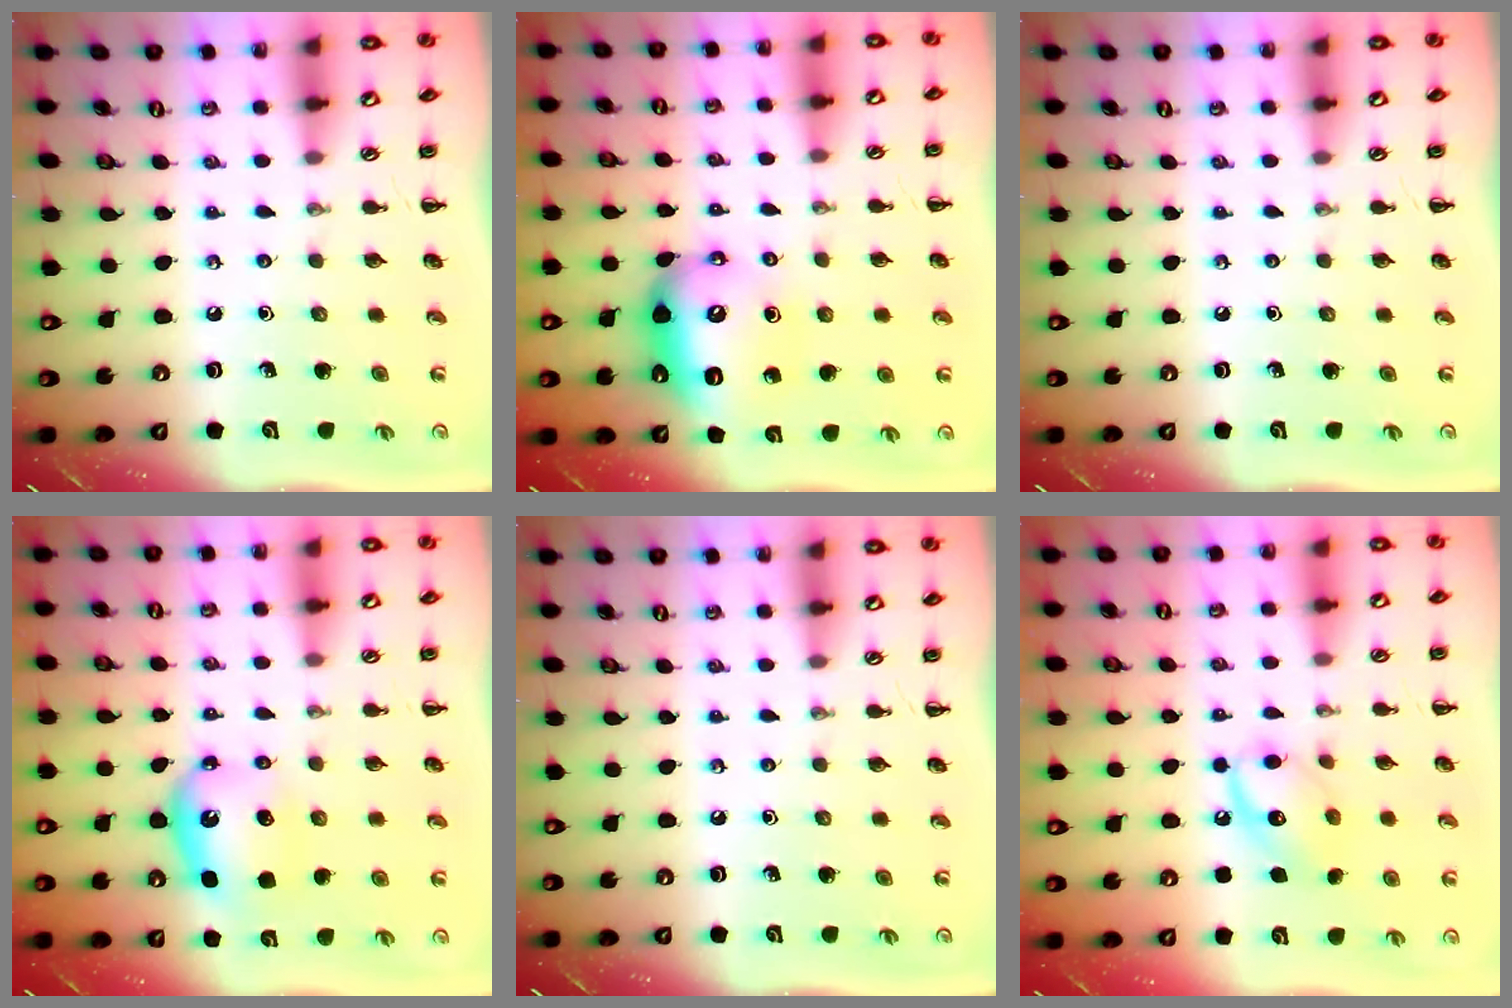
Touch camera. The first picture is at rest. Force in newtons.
{"total": 10.8, "press": 10.7, "slide": 1.3}
{"total": 0.0}
{"total": 7.3, "press": 7.2, "slide": 1.2}
{"total": 0.0}
{"total": 10.7, "press": 10.7, "slide": 0.4}